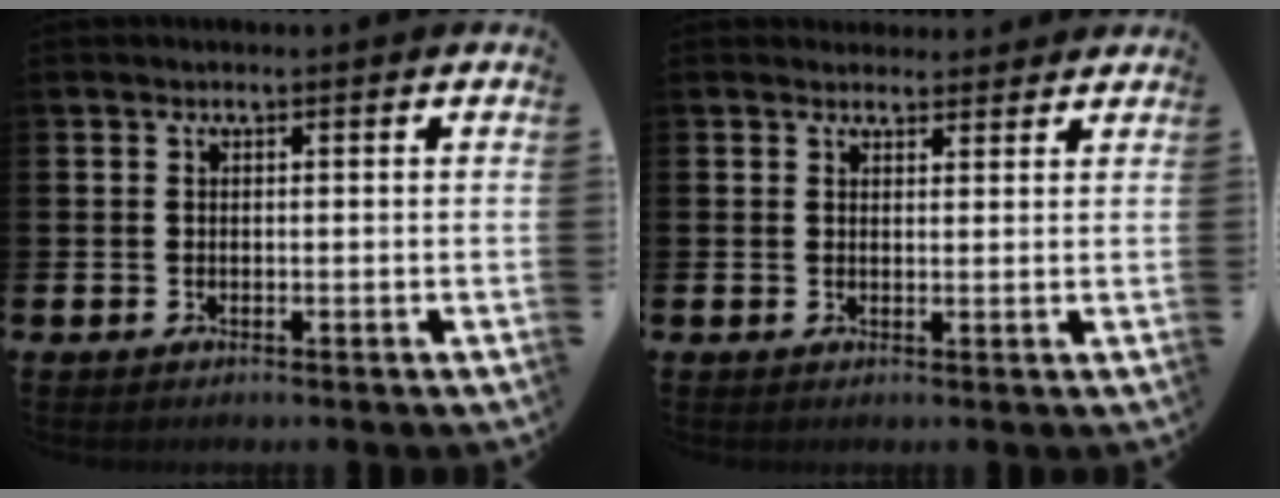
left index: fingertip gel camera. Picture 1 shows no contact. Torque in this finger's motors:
{"motor_torque": [0.52, -1.01, -0.03, -0.01]}